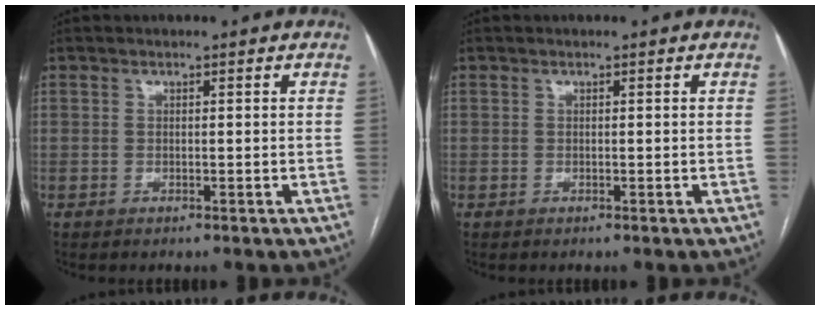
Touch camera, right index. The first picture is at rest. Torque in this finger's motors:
{"motor_torque": [0.00, 0.00, 0.00, 0.00]}